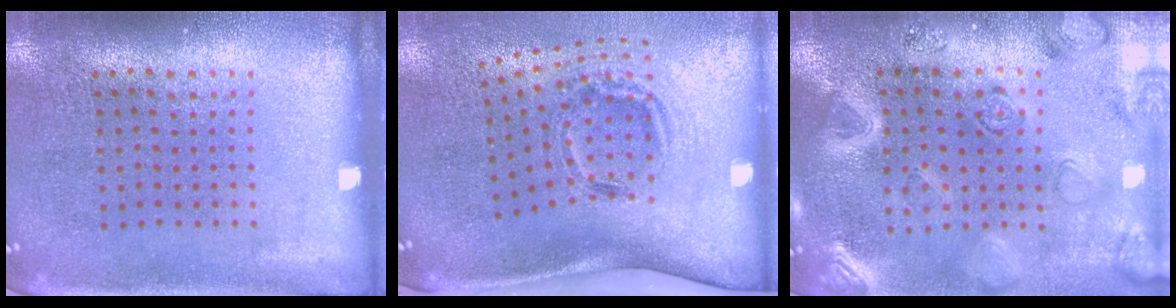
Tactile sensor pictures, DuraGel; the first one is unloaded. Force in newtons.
{"total": 1.7, "press": 1.2, "slide": 1.3}
{"total": 3.0, "press": 2.9, "slide": 0.8}